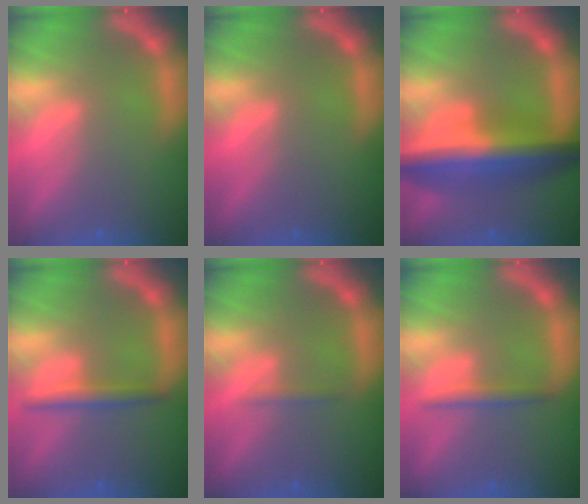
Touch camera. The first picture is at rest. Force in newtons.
{"total": 0.0}
{"total": 10.1}
{"total": 2.5}
{"total": 0.9}
{"total": 1.9}